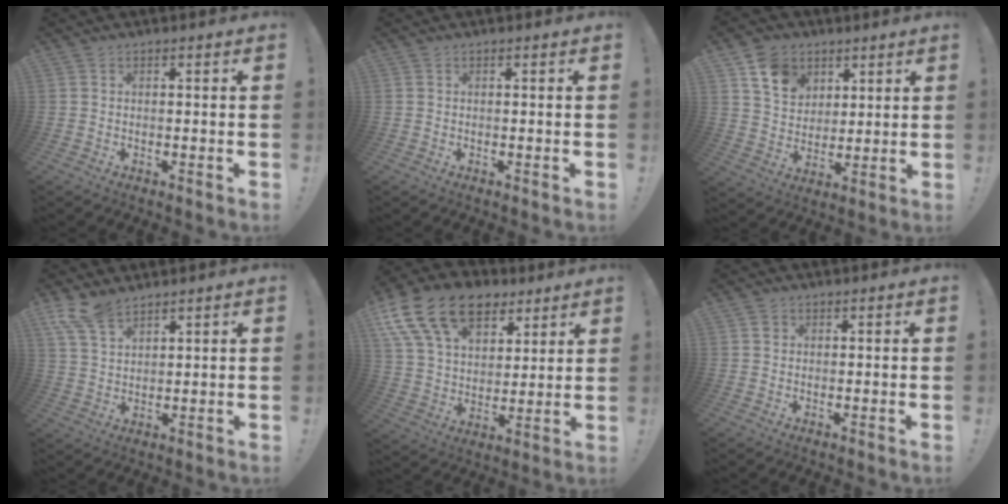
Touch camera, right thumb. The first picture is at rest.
{"total": 0.0}
{"total": 11.3, "force": [6.2, 8.5, 4.1], "torque": [-0.068, -0.026, 0.123]}
{"total": 7.9, "force": [6.0, 3.2, 4.0], "torque": [-0.080, -0.027, 0.117]}
{"total": 20.3, "force": [11.3, 12.9, 11.0], "torque": [-0.185, -0.055, 0.210]}
{"total": 1.1, "force": [0.3, 1.0, 0.1], "torque": [0.001, 0.002, 0.005]}